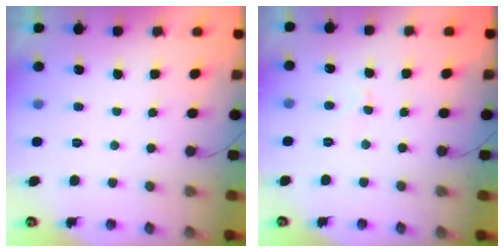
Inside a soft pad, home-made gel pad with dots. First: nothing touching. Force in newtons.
{"total": 2.0, "press": 2.0, "slide": 0.2}